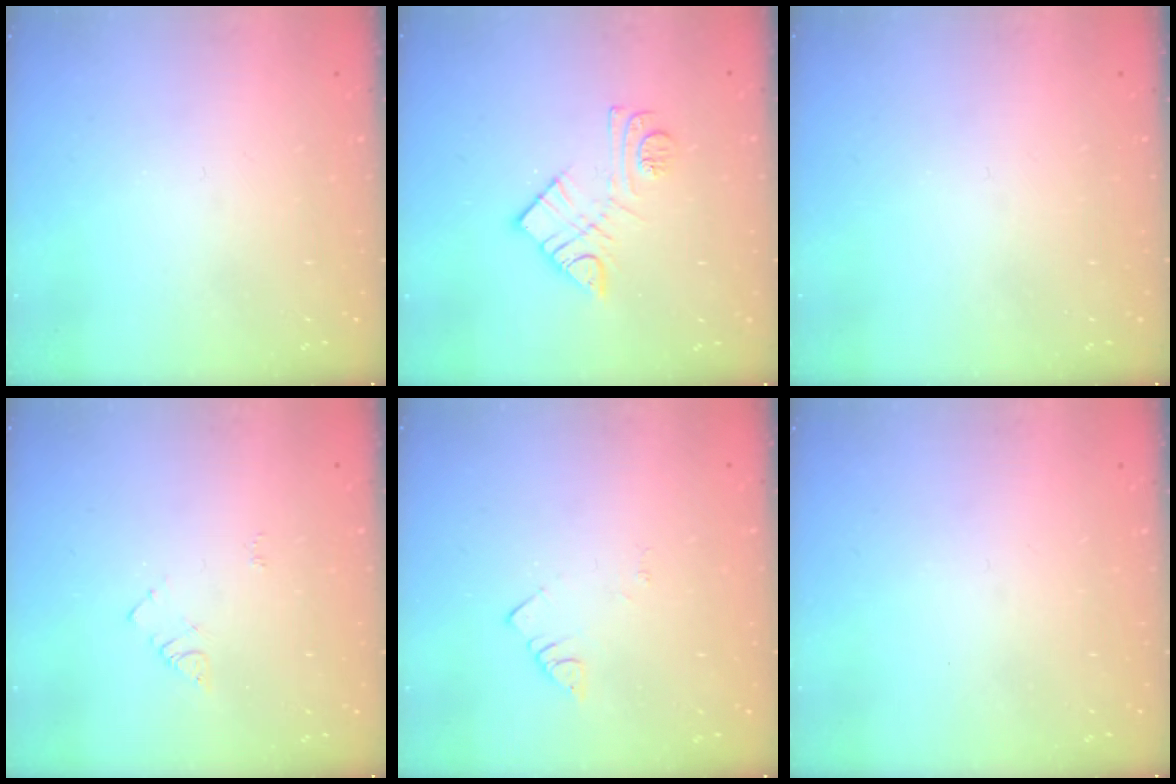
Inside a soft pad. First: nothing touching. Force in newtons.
{"total": 10.5, "press": 10.5, "slide": 0.6}
{"total": 0.0}
{"total": 5.1, "press": 5.0, "slide": 0.9}
{"total": 1.7, "press": 1.7, "slide": 0.3}
{"total": 0.0}